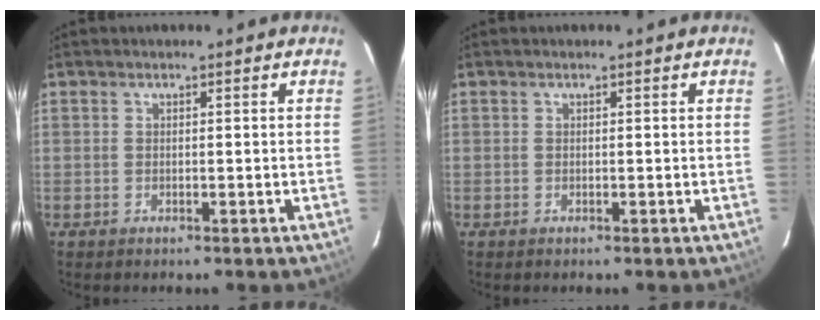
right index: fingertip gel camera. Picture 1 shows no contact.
{"total": 0.0}